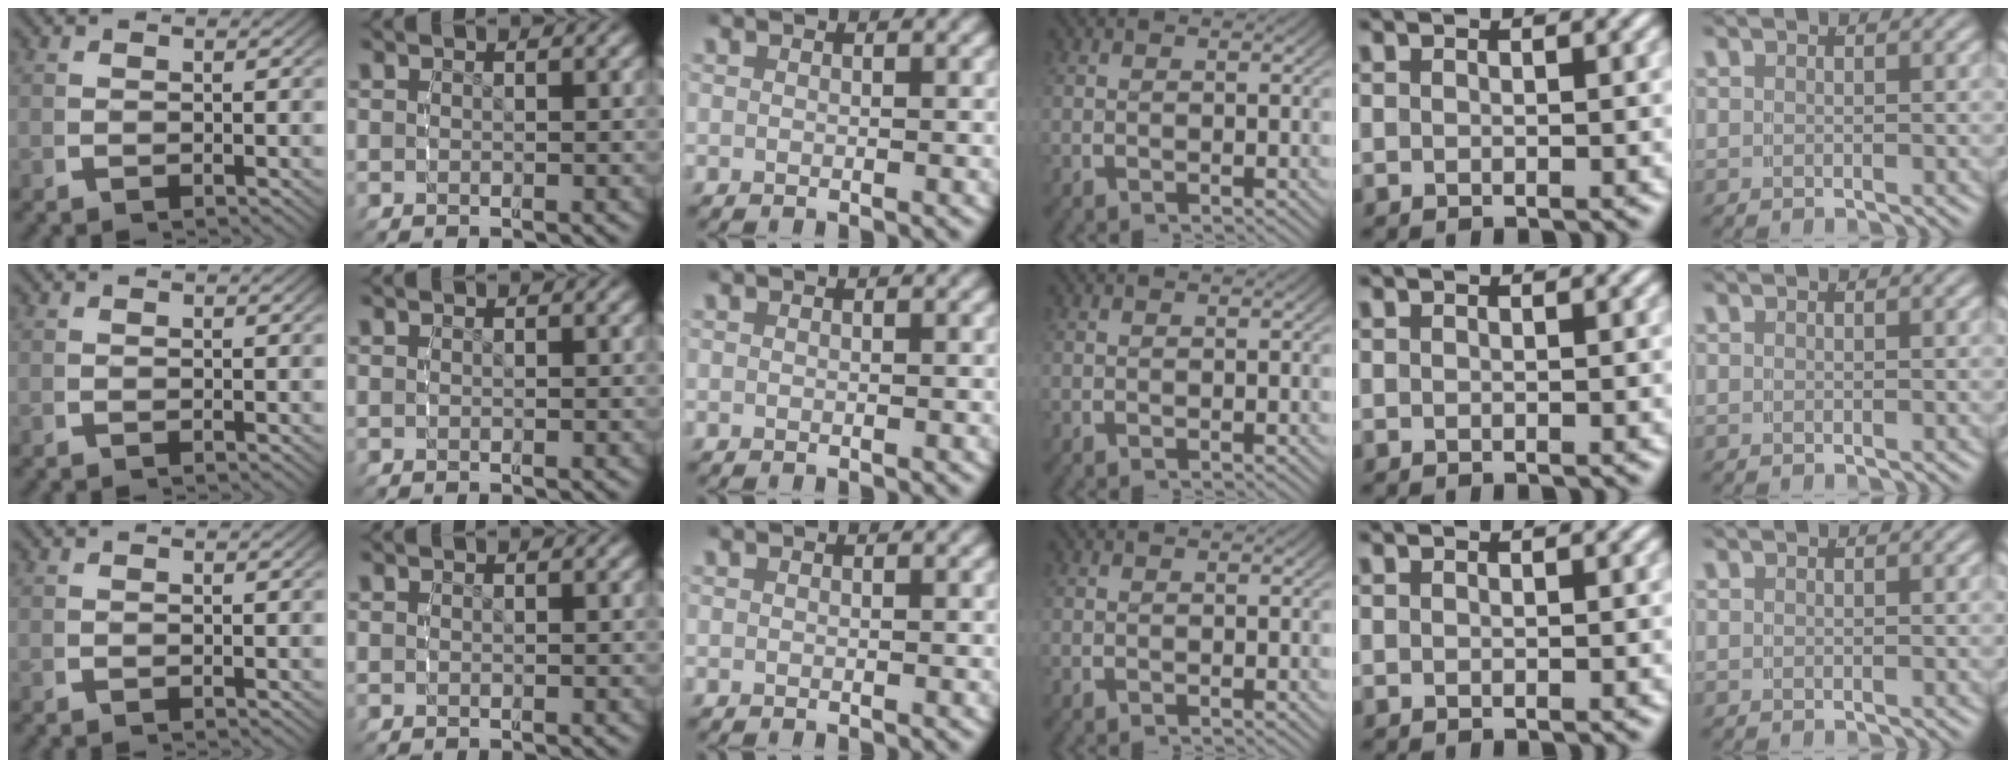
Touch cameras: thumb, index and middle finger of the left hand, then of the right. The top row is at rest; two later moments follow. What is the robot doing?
{"motion": "reach", "object": "shirt"}